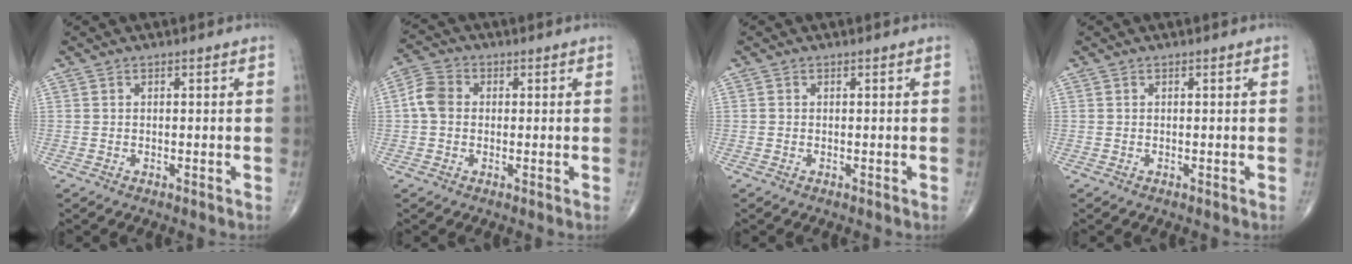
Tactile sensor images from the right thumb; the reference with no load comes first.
{"total": 5.1, "force": [0.2, 4.1, 3.0], "torque": [-0.056, 0.015, -0.006]}
{"total": 0.0}
{"total": 0.0}